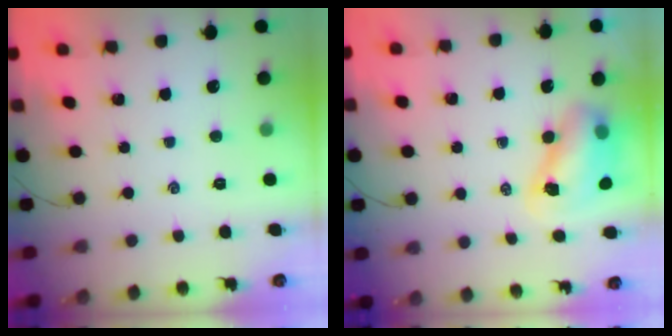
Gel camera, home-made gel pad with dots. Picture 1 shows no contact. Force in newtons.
{"total": 8.5, "press": 8.3, "slide": 2.0}